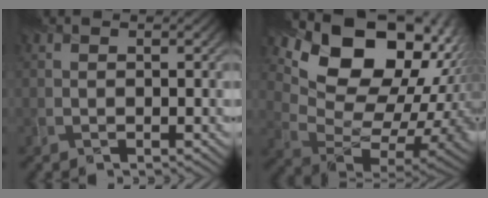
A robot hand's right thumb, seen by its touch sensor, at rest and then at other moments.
{"total": 18.5, "force": [8.3, 11.6, 11.7], "torque": [-0.177, 0.025, 0.161]}